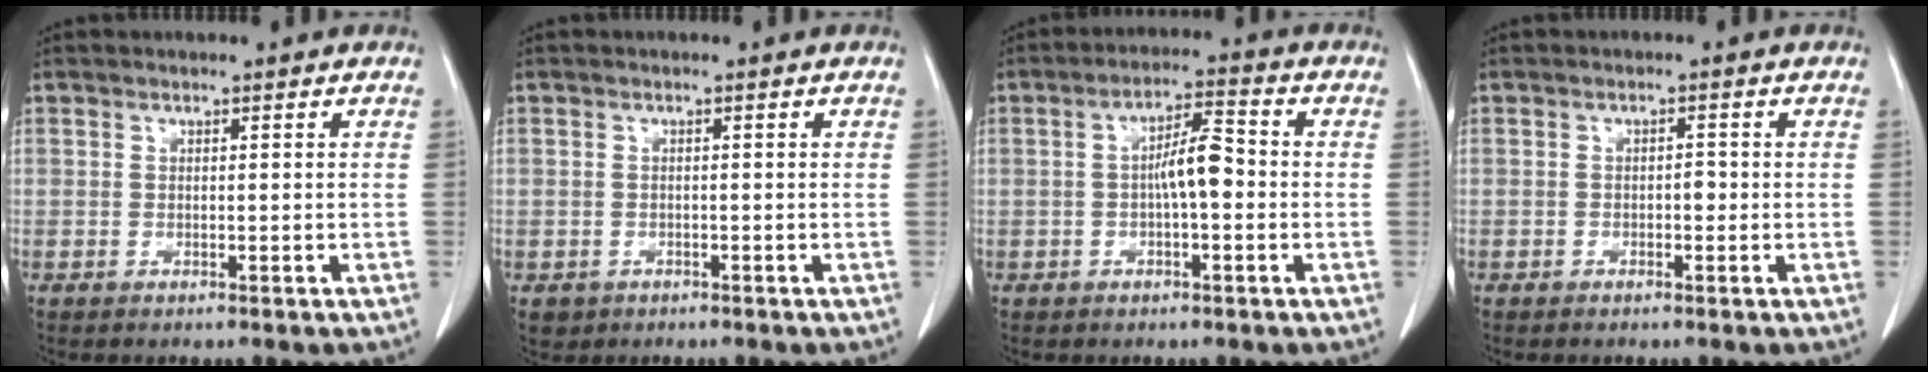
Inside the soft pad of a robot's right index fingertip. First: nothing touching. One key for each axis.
{"total": 1.9, "fx": -0.9, "fy": 1.7, "fz": 0.2, "tx": -0.005, "ty": 0.003, "tz": -0.009}
{"total": 5.7, "fx": -0.6, "fy": 1.3, "fz": 5.5, "tx": -0.097, "ty": 0.017, "tz": -0.013}
{"total": 1.2, "fx": -0.4, "fy": 0.6, "fz": 1.0, "tx": -0.011, "ty": 0.004, "tz": -0.008}